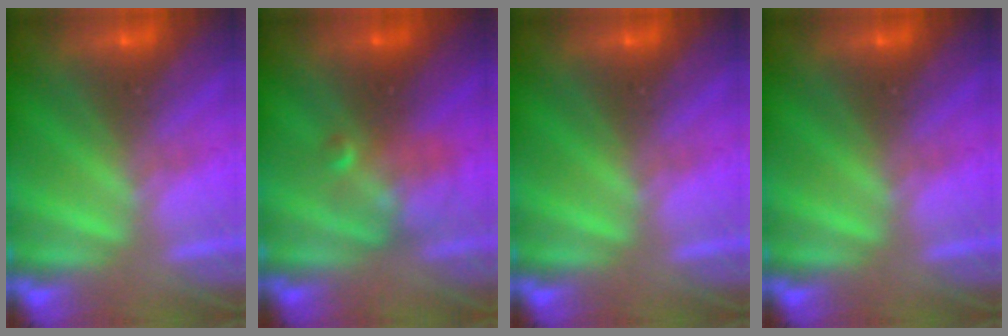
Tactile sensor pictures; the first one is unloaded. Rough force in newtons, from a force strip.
{"total": 2.4}
{"total": 0.0}
{"total": 0.0}